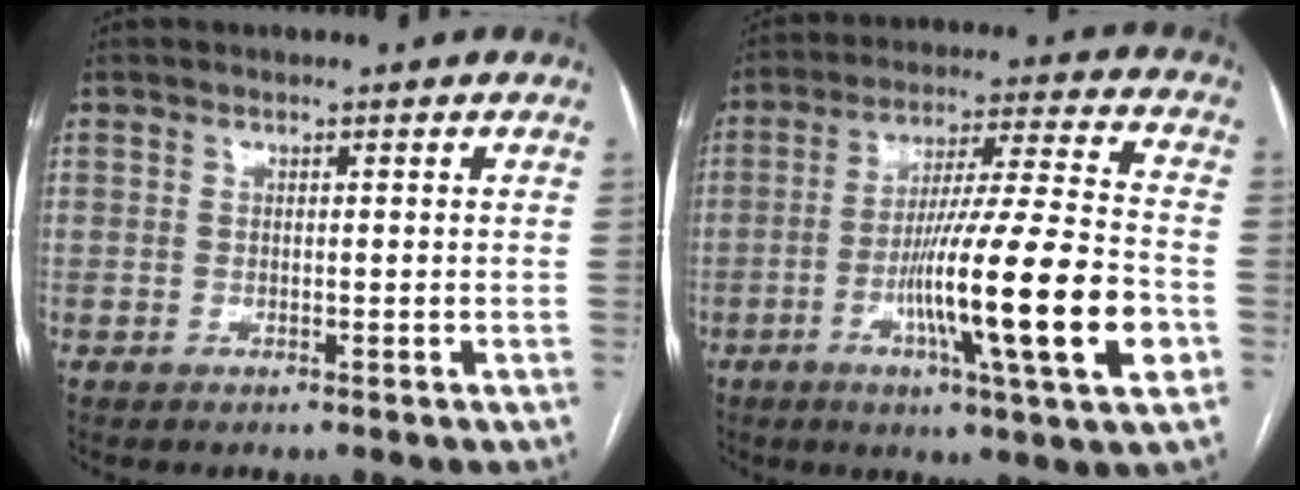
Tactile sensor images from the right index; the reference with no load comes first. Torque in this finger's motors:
{"motor_torque": [2.14, 0.00, 1.05, 0.21]}